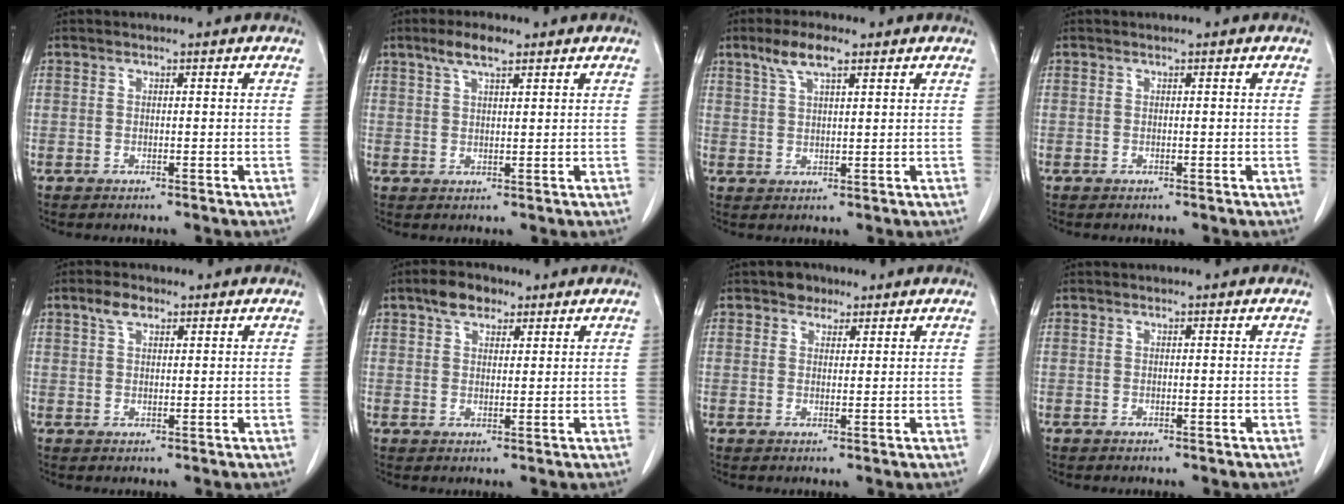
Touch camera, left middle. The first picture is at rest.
{"total": 4.2, "force": [2.9, 1.0, 3.0], "torque": [-0.063, 0.008, 0.056]}
{"total": 5.1, "force": [3.3, 1.1, 3.8], "torque": [-0.081, 0.010, 0.065]}
{"total": 0.0}
{"total": 2.9, "force": [1.8, 1.4, 1.7], "torque": [-0.038, 0.008, 0.037]}
{"total": 4.5, "force": [2.9, 2.5, 2.4], "torque": [-0.044, 0.013, 0.053]}
{"total": 2.5, "force": [1.7, 1.7, 0.6], "torque": [-0.010, 0.005, 0.026]}
{"total": 0.0}